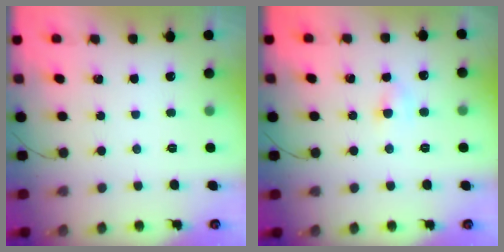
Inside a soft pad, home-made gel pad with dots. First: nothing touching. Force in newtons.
{"total": 3.5, "press": 3.3, "slide": 1.2}